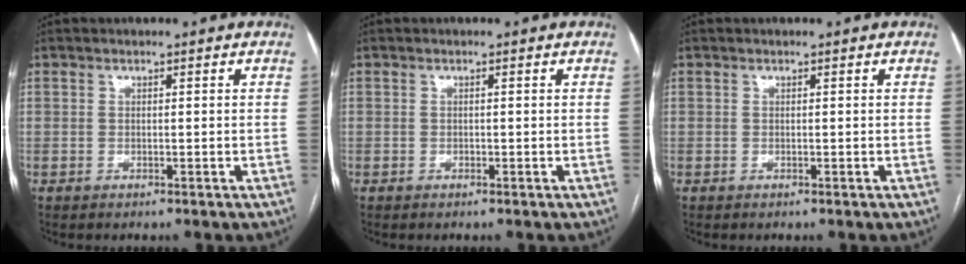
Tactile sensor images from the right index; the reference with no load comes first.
{"total": 0.0}
{"total": 0.0}